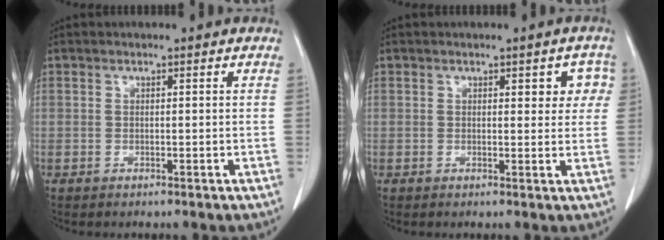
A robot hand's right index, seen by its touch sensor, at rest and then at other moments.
{"total": 3.6, "force": [1.3, 1.8, 2.9], "torque": [-0.019, 0.008, 0.011]}